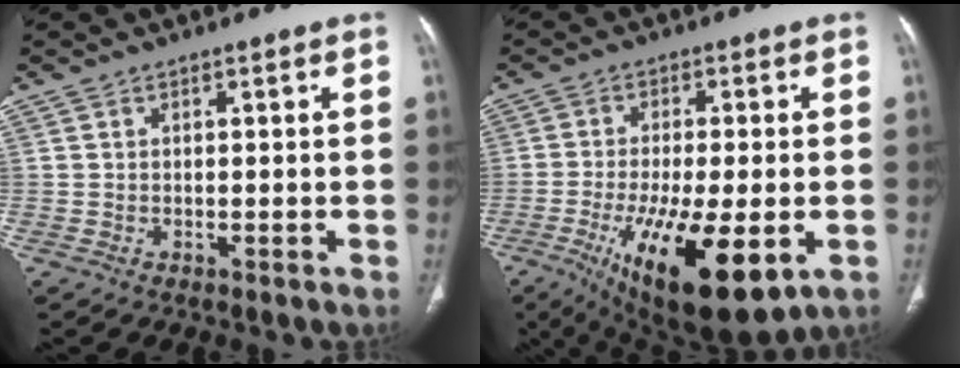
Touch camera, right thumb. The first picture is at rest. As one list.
[{"total": 19.6, "force": [-6.8, 6.7, 17.1], "torque": [-0.286, -0.023, -0.092]}]